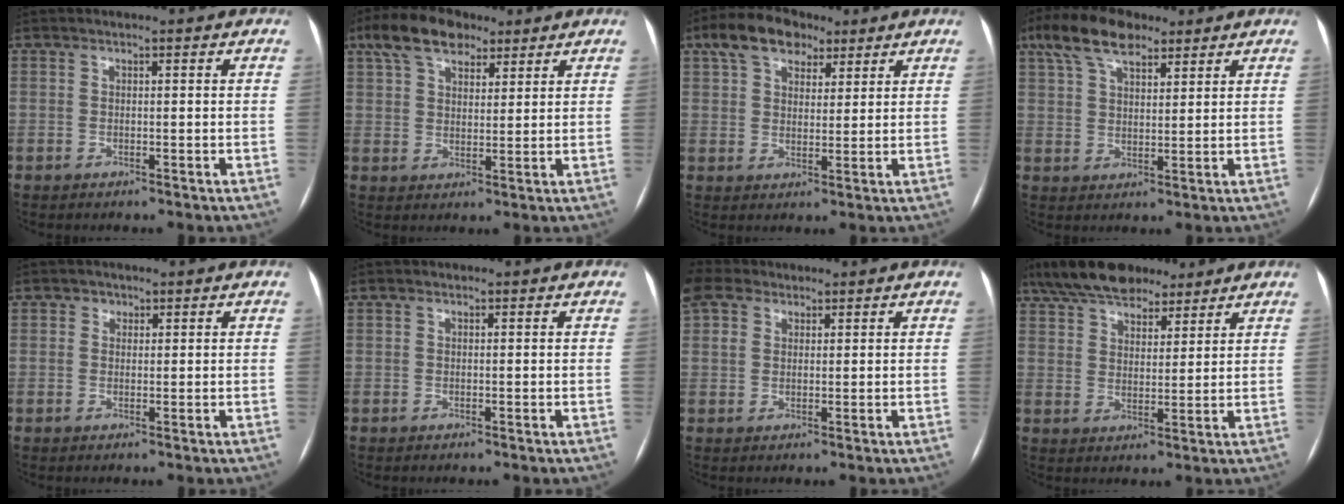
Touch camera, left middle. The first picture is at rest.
{"total": 9.4, "force": [6.2, 4.7, 5.3], "torque": [-0.103, 0.031, 0.112]}
{"total": 8.8, "force": [5.3, 5.1, 4.9], "torque": [-0.088, 0.030, 0.091]}
{"total": 9.7, "force": [6.5, 3.9, 6.0], "torque": [-0.121, 0.029, 0.120]}
{"total": 1.2, "force": [0.6, 1.0, 0.2], "torque": [0.004, -0.003, 0.006]}
{"total": 0.0}
{"total": 3.7, "force": [2.9, 2.0, 1.2], "torque": [-0.041, 0.020, 0.067]}
{"total": 13.2, "force": [10.3, 5.4, 6.2], "torque": [-0.109, 0.037, 0.177]}